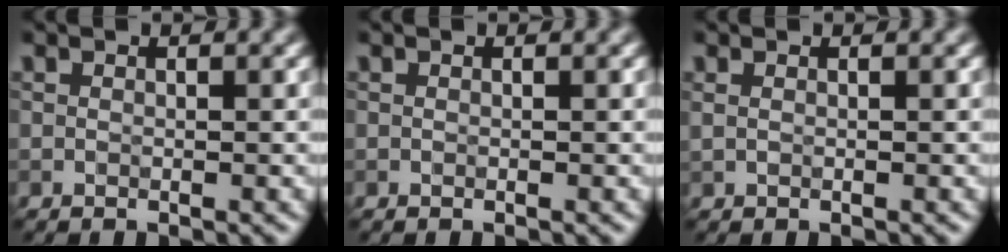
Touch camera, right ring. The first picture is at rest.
{"total": 0.0}
{"total": 0.6, "force": [0.4, 0.3, 0.4], "torque": [-0.009, 0.000, 0.004]}